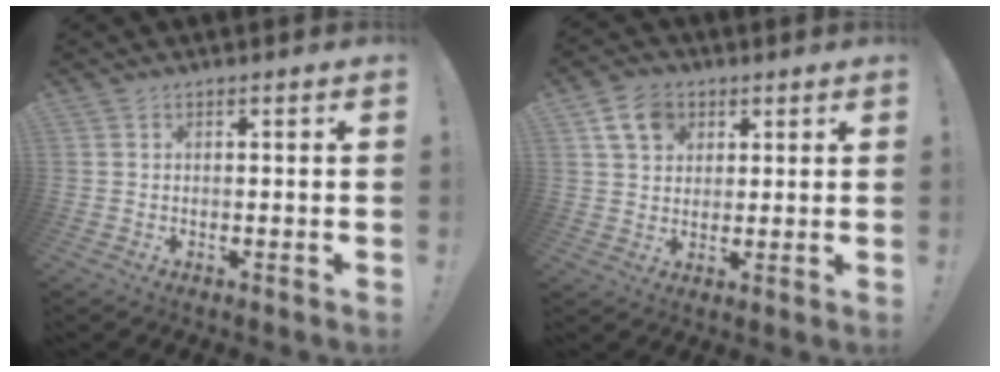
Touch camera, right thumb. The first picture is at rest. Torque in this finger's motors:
{"motor_torque": [-0.16, 0.30, 0.61, 0.25, 0.12]}